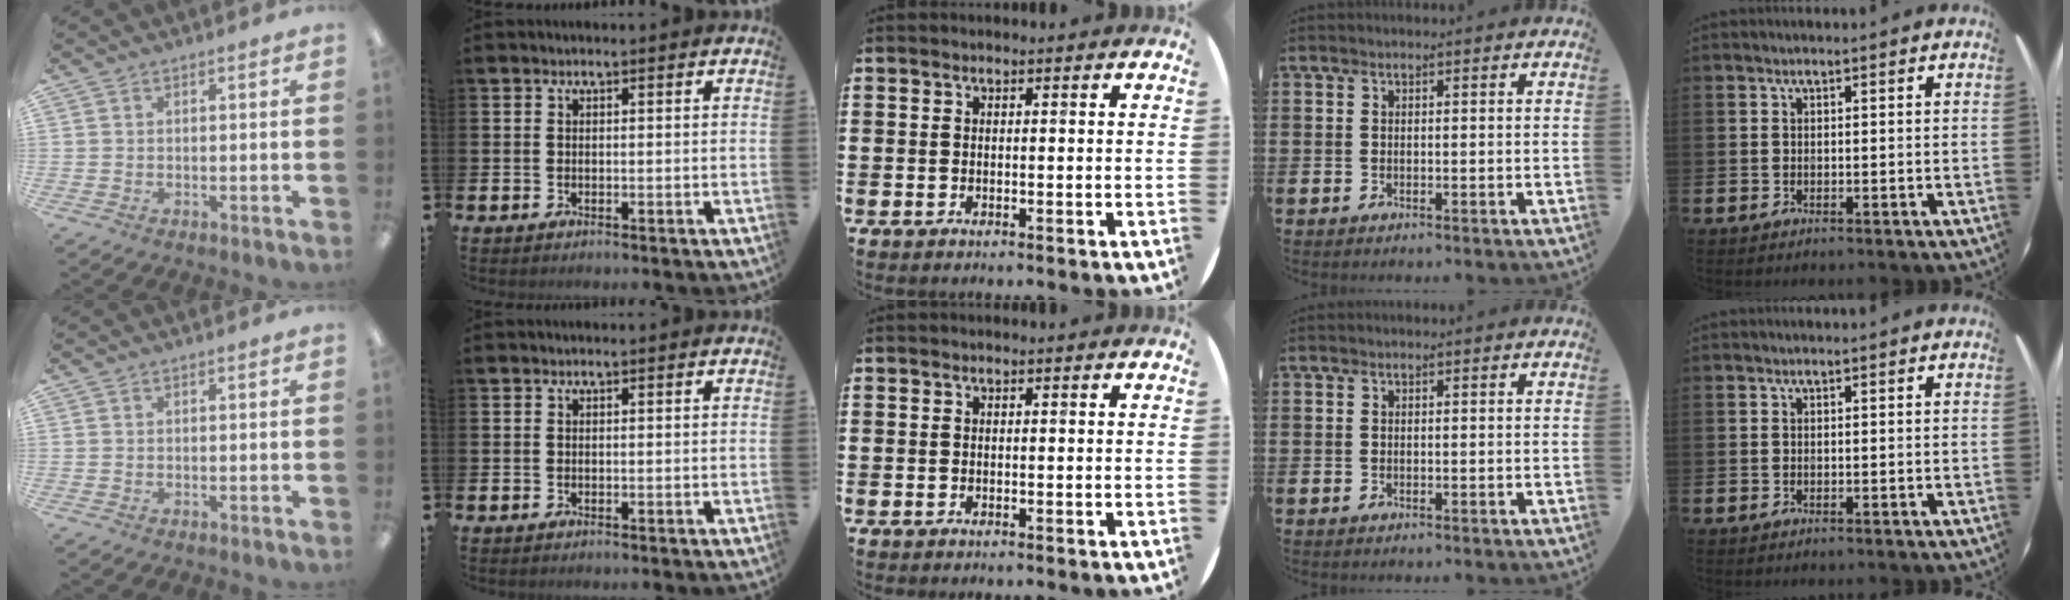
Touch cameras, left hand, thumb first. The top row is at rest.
{}